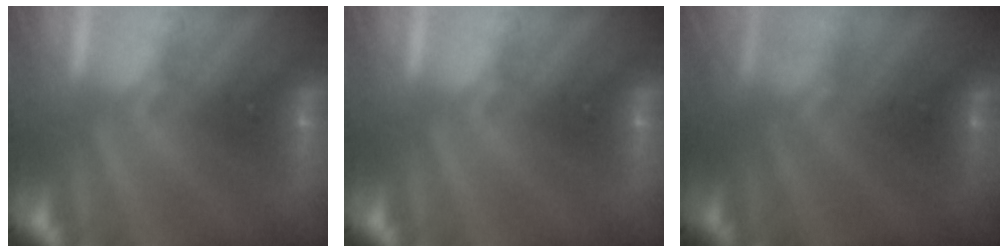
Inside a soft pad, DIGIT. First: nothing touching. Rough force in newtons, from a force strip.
{"total": 0.0}
{"total": 2.9}